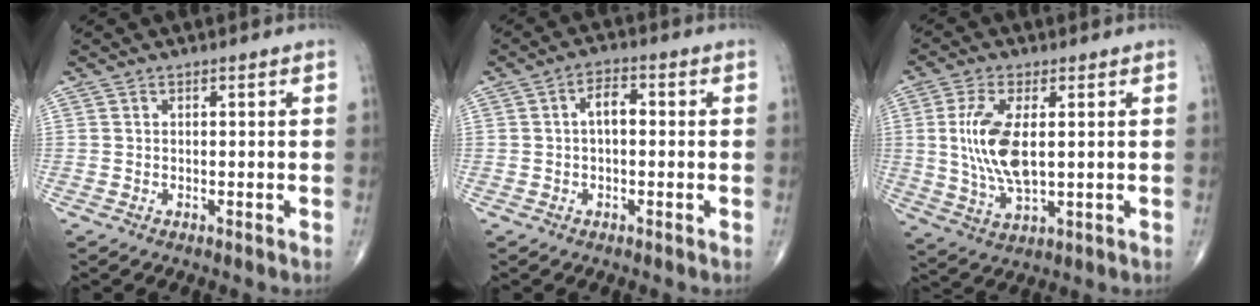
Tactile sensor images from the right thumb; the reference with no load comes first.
{"total": 4.0, "force": [0.1, 2.1, 3.3], "torque": [-0.048, 0.013, -0.004]}
{"total": 10.9, "force": [1.1, 4.6, 9.9], "torque": [-0.209, -0.012, 0.028]}